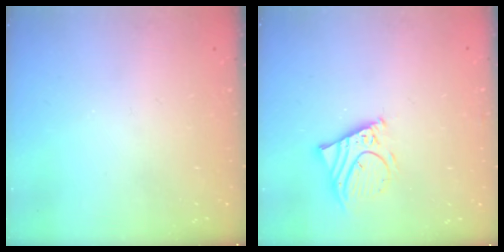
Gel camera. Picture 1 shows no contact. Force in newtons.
{"total": 9.3, "press": 9.2, "slide": 1.4}